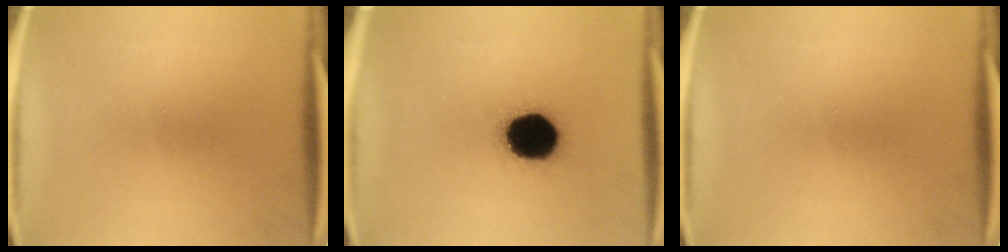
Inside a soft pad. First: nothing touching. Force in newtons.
{"total": 17.9}
{"total": 0.0}